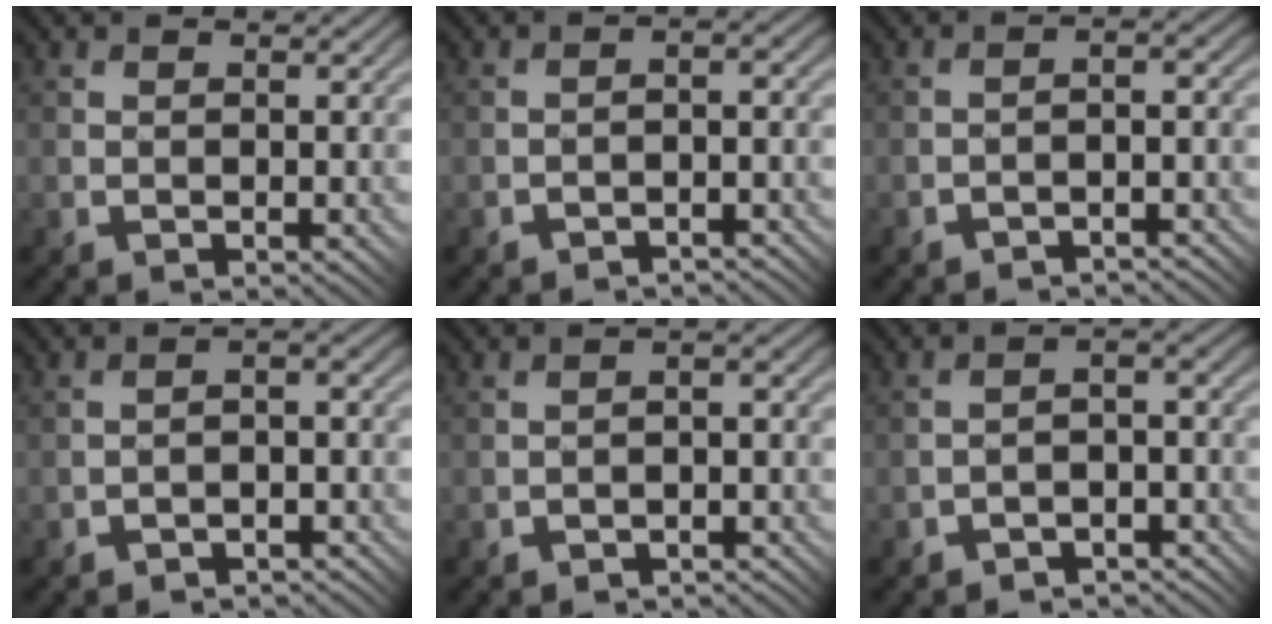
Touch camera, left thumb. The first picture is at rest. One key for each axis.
{"total": 2.0, "fx": -1.8, "fy": 0.2, "fz": 0.7, "tx": -0.011, "ty": 0.014, "tz": -0.036}
{"total": 2.2, "fx": -1.9, "fy": 0.1, "fz": 1.0, "tx": -0.014, "ty": 0.015, "tz": -0.038}
{"total": 2.8, "fx": -2.4, "fy": 0.9, "fz": 1.0, "tx": -0.008, "ty": 0.009, "tz": -0.050}
{"total": 2.0, "fx": -1.8, "fy": 0.4, "fz": 0.7, "tx": -0.009, "ty": 0.012, "tz": -0.037}
{"total": 4.0, "fx": -3.3, "fy": 1.7, "fz": 1.5, "tx": -0.013, "ty": -0.001, "tz": -0.064}